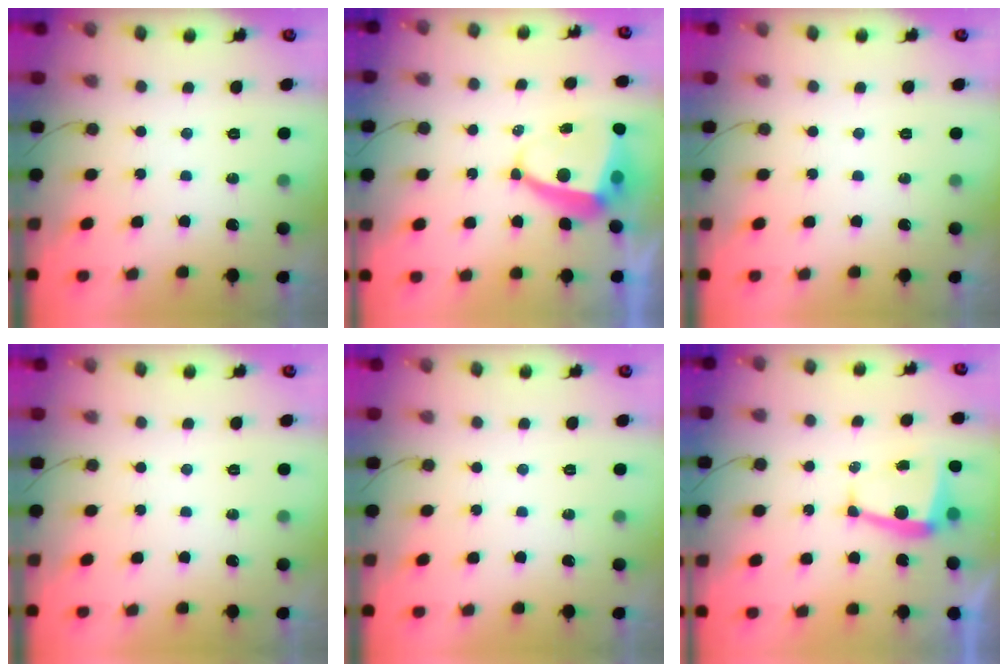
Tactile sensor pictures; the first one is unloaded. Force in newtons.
{"total": 7.2, "press": 7.2, "slide": 0.9}
{"total": 0.0}
{"total": 0.0}
{"total": 0.0}
{"total": 6.1, "press": 6.1, "slide": 0.2}